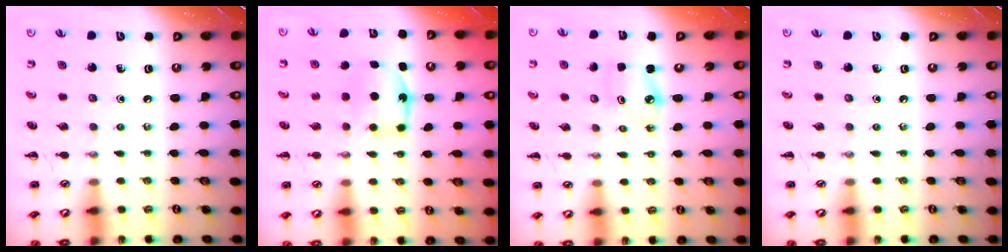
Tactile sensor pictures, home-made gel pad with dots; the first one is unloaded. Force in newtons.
{"total": 6.3, "press": 6.1, "slide": 1.5}
{"total": 4.0, "press": 3.9, "slide": 0.8}
{"total": 0.0}